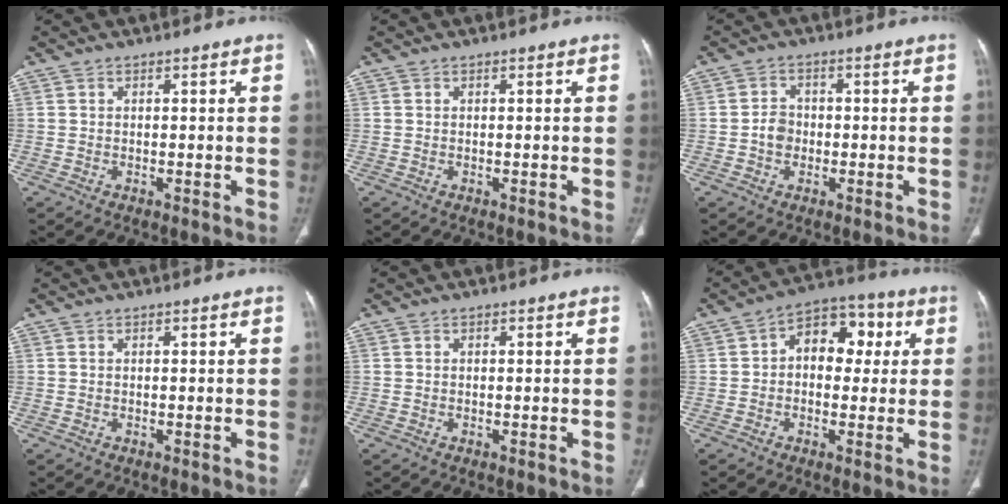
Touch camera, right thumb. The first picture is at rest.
{"total": 0.0}
{"total": 3.5, "force": [-0.7, 2.9, 1.8], "torque": [-0.019, 0.012, -0.018]}
{"total": 0.0}
{"total": 0.0}
{"total": 10.6, "force": [1.8, 7.3, 7.6], "torque": [-0.063, 0.026, 0.017]}